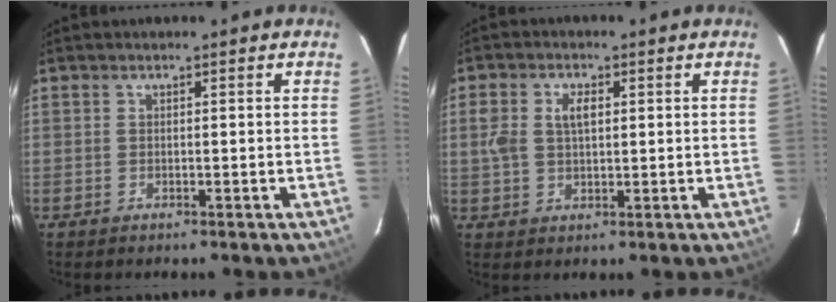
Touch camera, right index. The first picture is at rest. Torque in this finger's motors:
{"motor_torque": [0.13, 0.06, 0.10, 0.06]}